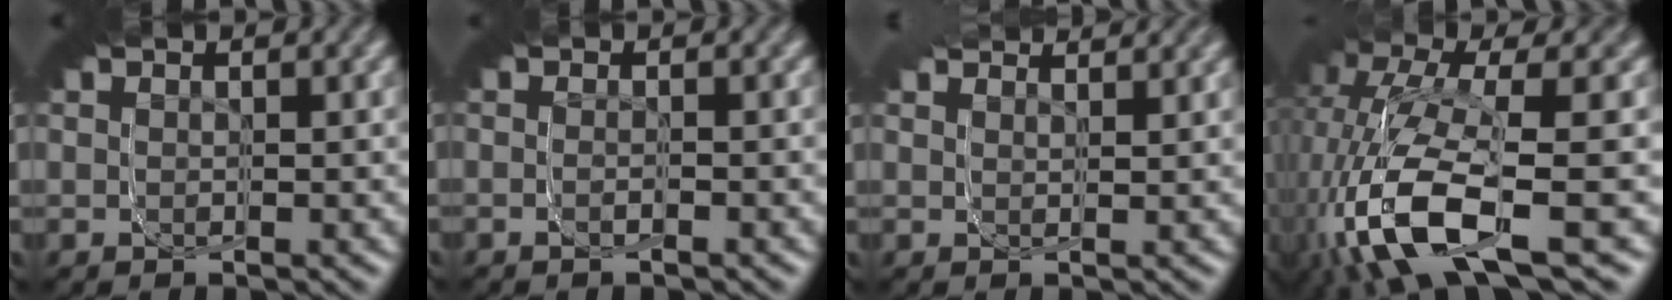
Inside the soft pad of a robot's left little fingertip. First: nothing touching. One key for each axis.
{"total": 1.0, "fx": -0.3, "fy": -0.8, "fz": 0.5, "tx": 0.006, "ty": 0.009, "tz": -0.009}
{"total": 2.5, "fx": 1.8, "fy": 1.4, "fz": 0.9, "tx": -0.033, "ty": 0.017, "tz": 0.021}
{"total": 9.0, "fx": -3.9, "fy": 3.3, "fz": 7.4, "tx": -0.154, "ty": -0.013, "tz": -0.046}